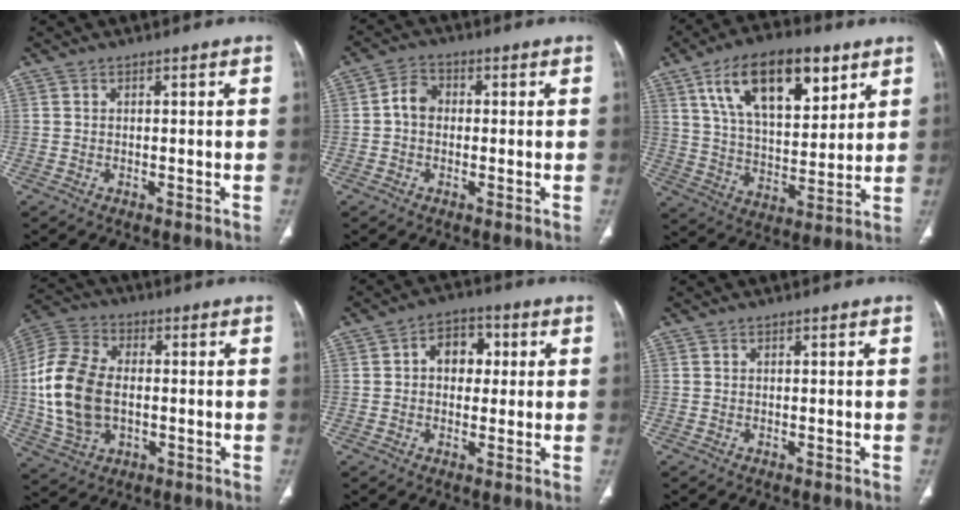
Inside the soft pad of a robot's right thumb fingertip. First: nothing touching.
{"total": 4.1, "force": [-0.2, 3.3, 2.5], "torque": [-0.035, 0.015, -0.012]}
{"total": 19.7, "force": [9.8, 9.5, 14.3], "torque": [-0.199, -0.031, 0.172]}
{"total": 16.4, "force": [-0.8, 10.8, 12.3], "torque": [-0.253, 0.013, -0.012]}
{"total": 7.1, "force": [1.2, 5.2, 4.6], "torque": [-0.037, 0.013, 0.012]}
{"total": 0.0}